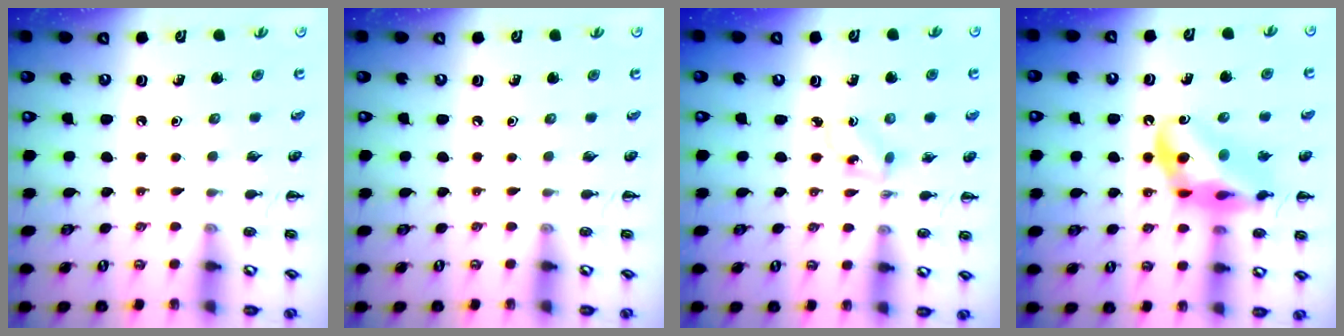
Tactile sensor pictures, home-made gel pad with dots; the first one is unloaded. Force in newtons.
{"total": 0.0}
{"total": 1.0, "press": 0.9, "slide": 0.5}
{"total": 15.7, "press": 15.3, "slide": 3.4}